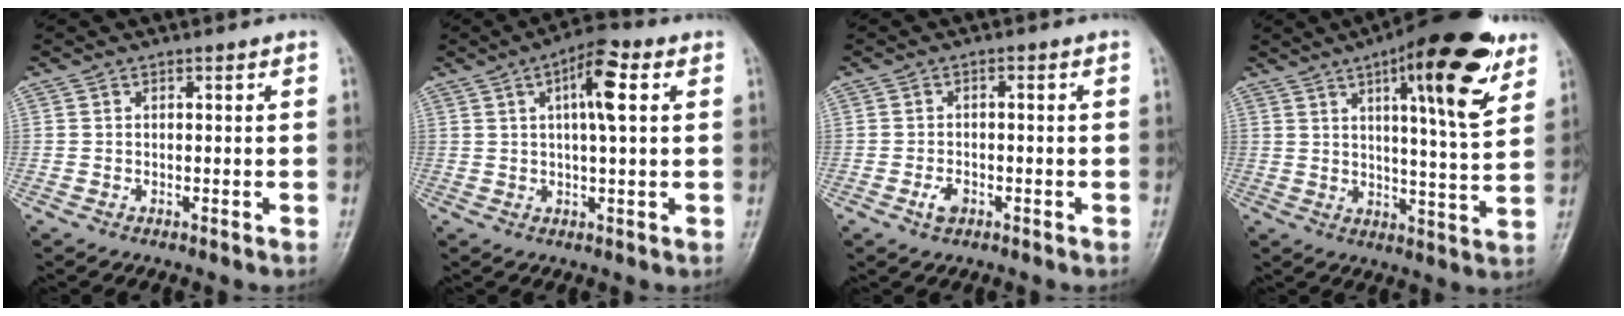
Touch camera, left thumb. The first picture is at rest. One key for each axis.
{"total": 8.2, "fx": 2.5, "fy": 2.3, "fz": 7.4, "tx": -0.119, "ty": 0.007, "tz": 0.035}
{"total": 2.6, "fx": -1.3, "fy": 1.5, "fz": 1.7, "tx": -0.031, "ty": 0.008, "tz": -0.022}
{"total": 17.7, "fx": 9.2, "fy": 4.4, "fz": 14.5, "tx": -0.182, "ty": -0.038, "tz": 0.128}